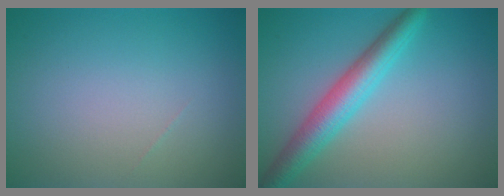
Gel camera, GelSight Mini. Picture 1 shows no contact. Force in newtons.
{"total": 4.7, "press": 4.7, "slide": 0.2}